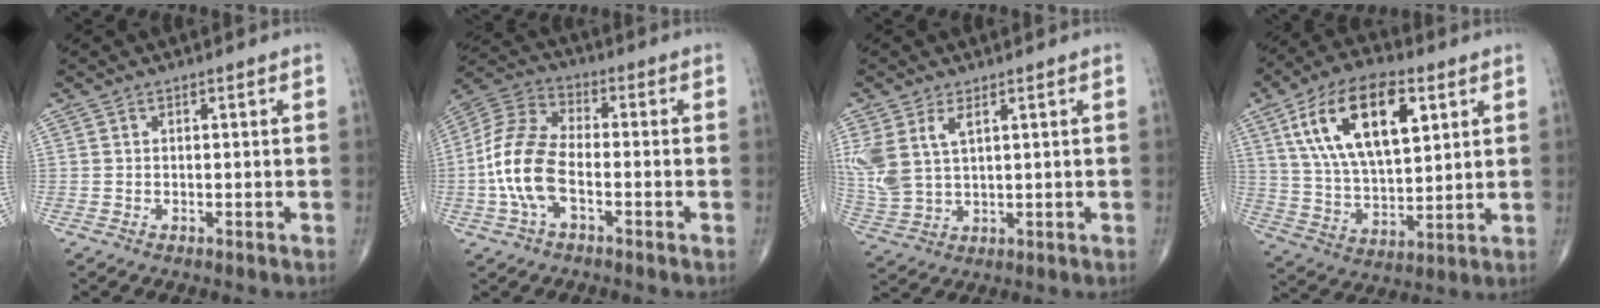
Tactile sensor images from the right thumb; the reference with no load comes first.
{"total": 12.3, "force": [-2.9, 6.2, 10.1], "torque": [-0.219, 0.033, -0.064]}
{"total": 9.3, "force": [3.5, 5.1, 6.9], "torque": [-0.162, -0.004, 0.084]}
{"total": 20.0, "force": [7.7, 9.6, 15.8], "torque": [-0.264, -0.016, 0.141]}